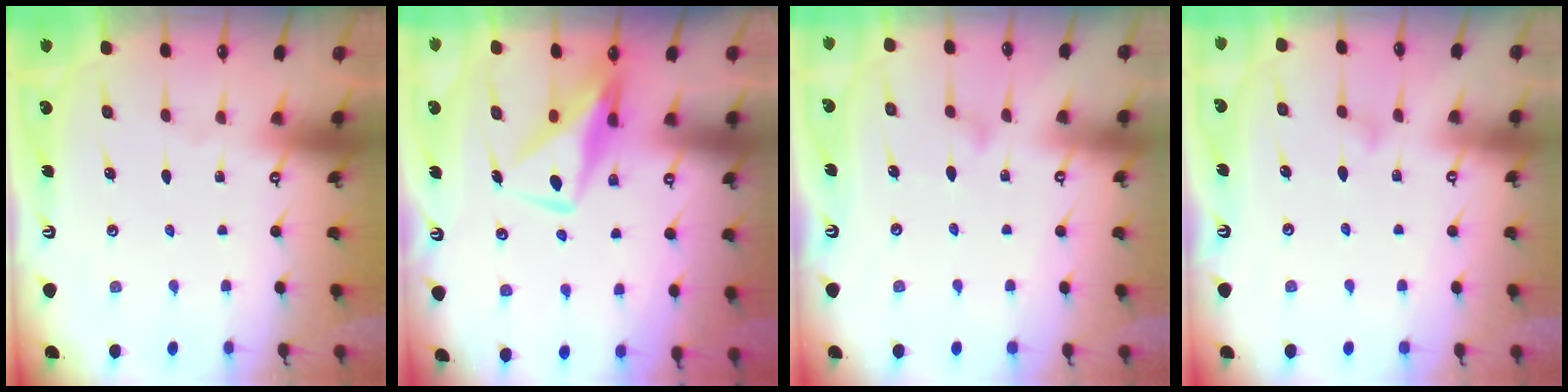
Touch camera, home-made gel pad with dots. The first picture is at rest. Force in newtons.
{"total": 11.4, "press": 11.3, "slide": 1.1}
{"total": 8.1, "press": 8.1, "slide": 0.5}
{"total": 7.5, "press": 7.5, "slide": 0.3}